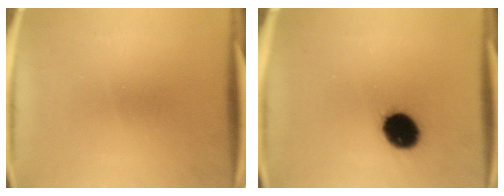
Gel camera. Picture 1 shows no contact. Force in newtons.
{"total": 11.9}